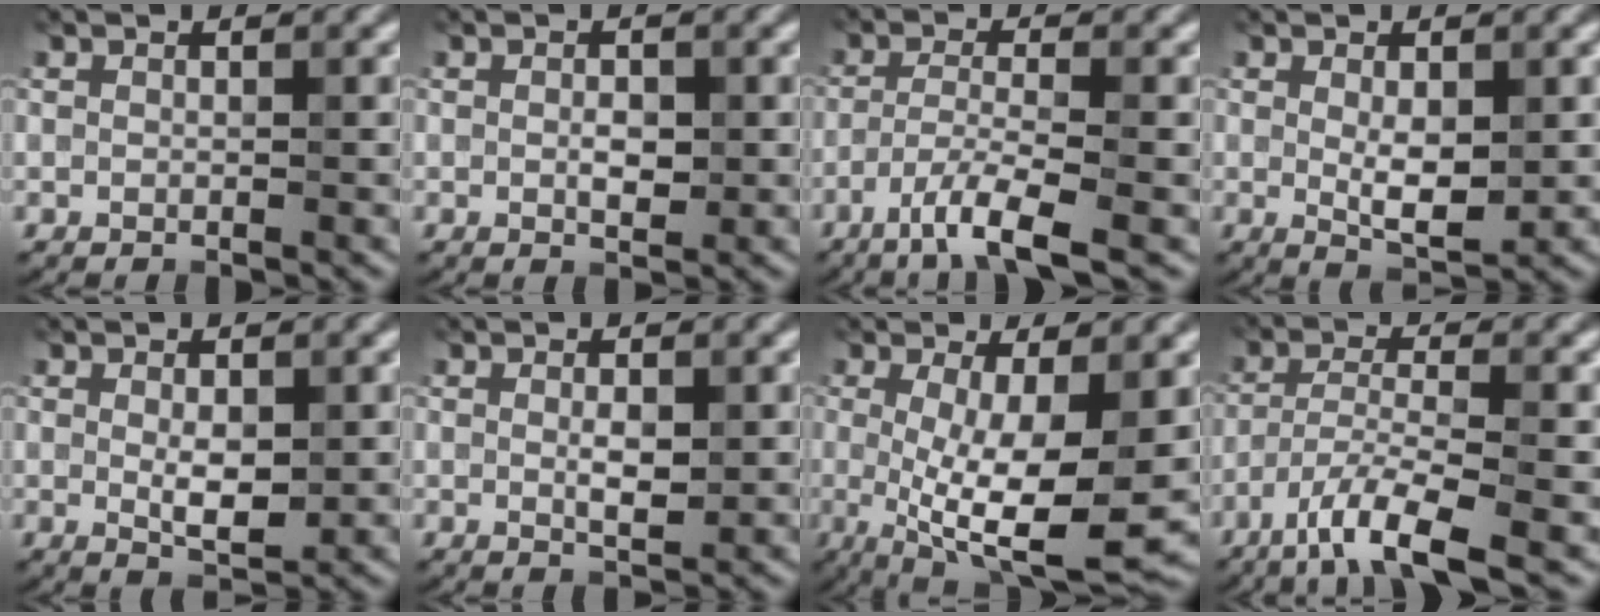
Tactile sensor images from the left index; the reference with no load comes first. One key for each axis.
{"total": 1.7, "fx": -0.1, "fy": 0.9, "fz": 1.5, "tx": -0.024, "ty": -0.002, "tz": 0.000}
{"total": 4.5, "fx": -2.8, "fy": 0.5, "fz": 3.6, "tx": -0.066, "ty": 0.001, "tz": -0.061}
{"total": 3.2, "fx": 0.2, "fy": 1.2, "fz": 3.0, "tx": -0.052, "ty": -0.006, "tz": 0.007}
{"total": 2.9, "fx": 0.1, "fy": 1.2, "fz": 2.6, "tx": -0.046, "ty": -0.005, "tz": 0.006}
{"total": 1.9, "fx": 0.1, "fy": 0.7, "fz": 1.8, "tx": -0.033, "ty": -0.002, "tz": 0.005}
{"total": 9.6, "fx": -1.1, "fy": 2.5, "fz": 9.2, "tx": -0.159, "ty": -0.023, "tz": -0.013}
{"total": 5.8, "fx": -3.8, "fy": 1.0, "fz": 4.2, "tx": -0.076, "ty": -0.002, "tz": -0.080}